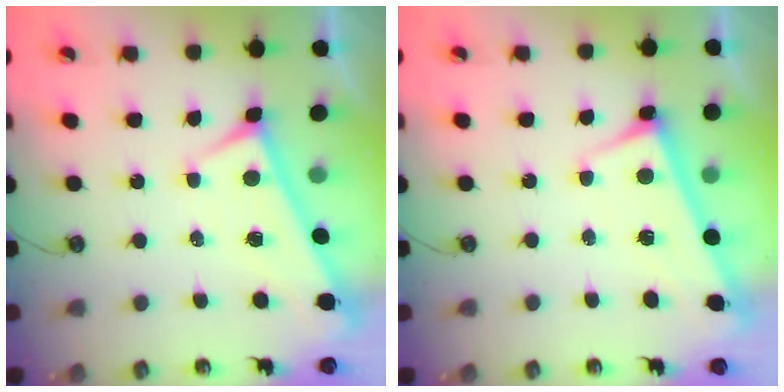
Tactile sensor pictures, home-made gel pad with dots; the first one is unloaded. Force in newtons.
{"total": 2.9, "press": 2.9, "slide": 0.2}